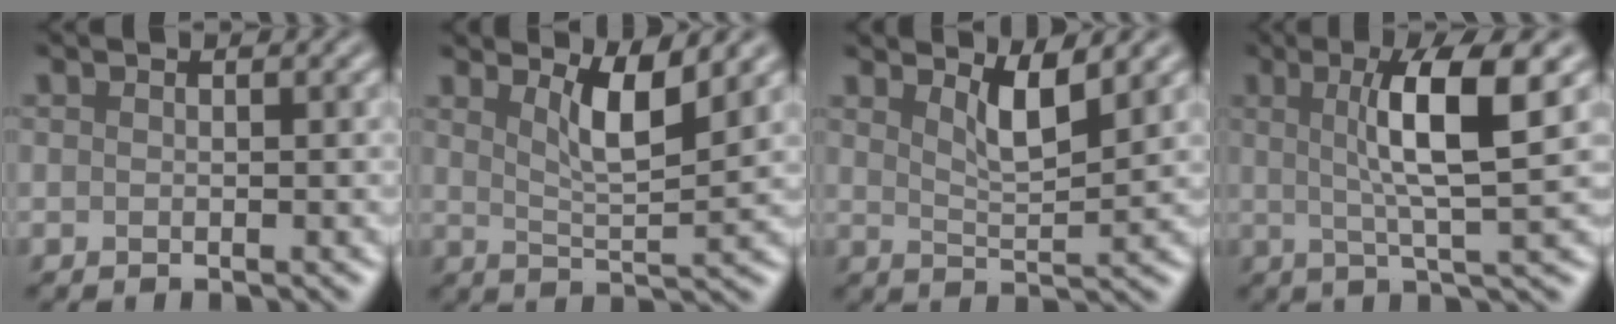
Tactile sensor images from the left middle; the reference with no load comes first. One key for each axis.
{"total": 4.0, "fx": 2.2, "fy": 0.9, "fz": 3.2, "tx": -0.058, "ty": -0.006, "tz": 0.037}
{"total": 3.2, "fx": 1.9, "fy": 0.7, "fz": 2.5, "tx": -0.045, "ty": -0.007, "tz": 0.033}
{"total": 6.8, "fx": 1.4, "fy": 1.1, "fz": 6.6, "tx": -0.106, "ty": 0.006, "tz": 0.021}